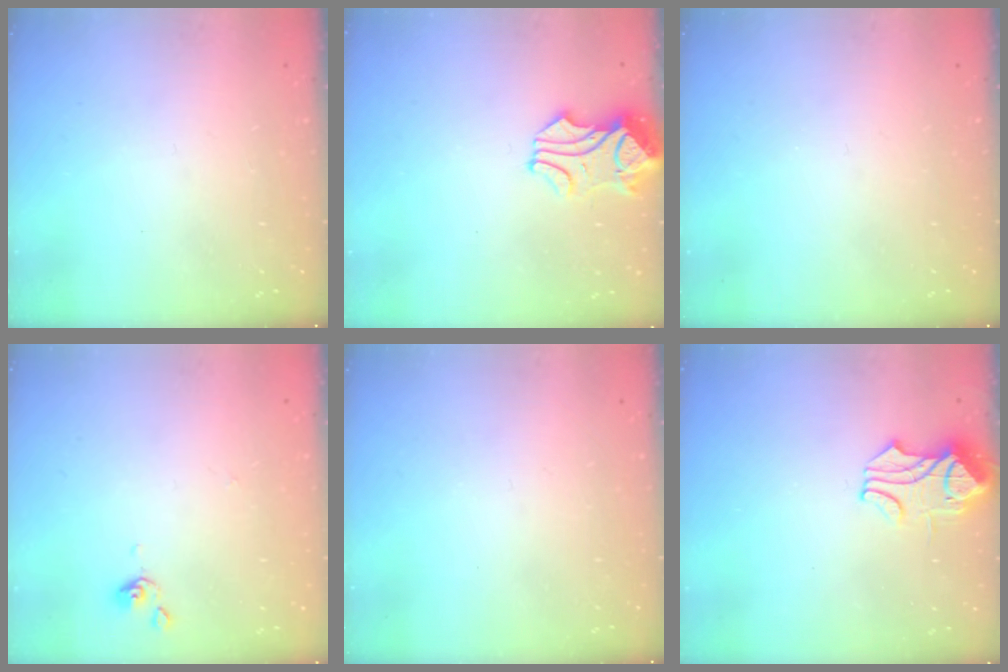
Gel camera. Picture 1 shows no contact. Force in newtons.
{"total": 1.2, "press": 0.1, "slide": 1.2}
{"total": 0.0}
{"total": 0.0}
{"total": 0.0}
{"total": 1.4, "press": 0.9, "slide": 1.1}